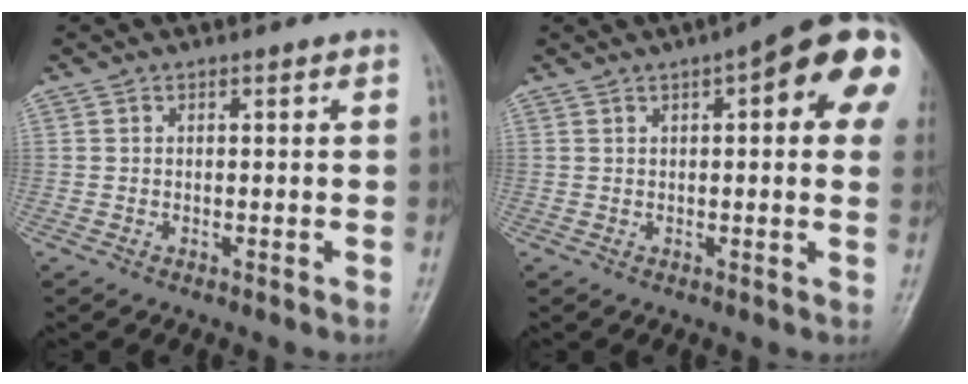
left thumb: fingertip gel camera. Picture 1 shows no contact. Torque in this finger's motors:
{"motor_torque": [0.66, 0.73, 1.87, -0.90, 0.09]}